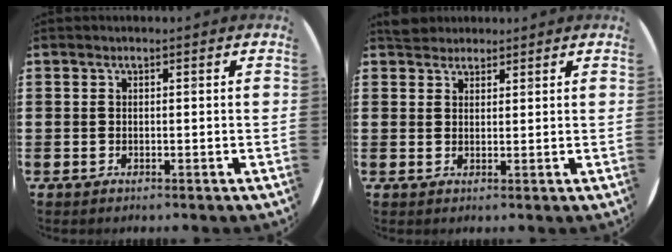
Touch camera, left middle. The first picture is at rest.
{"total": 2.5, "force": [2.3, 0.9, 0.0], "torque": [0.003, 0.002, 0.044]}